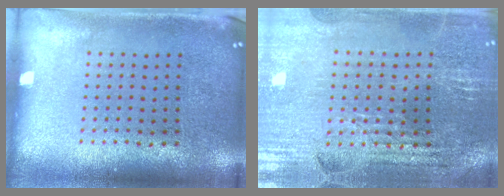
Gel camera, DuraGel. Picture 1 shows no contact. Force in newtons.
{"total": 2.8, "press": 2.7, "slide": 0.5}